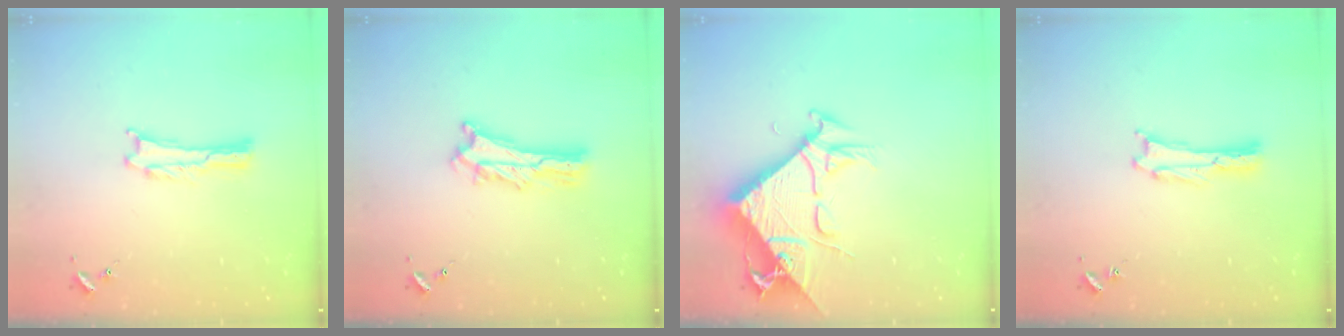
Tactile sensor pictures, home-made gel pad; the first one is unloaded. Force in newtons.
{"total": 4.3, "press": 4.3, "slide": 0.4}
{"total": 9.0, "press": 9.0, "slide": 0.9}
{"total": 0.0}